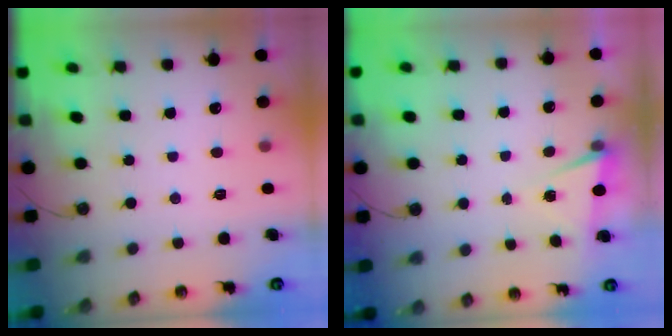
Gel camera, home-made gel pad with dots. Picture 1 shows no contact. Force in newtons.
{"total": 2.8, "press": 1.8, "slide": 2.2}